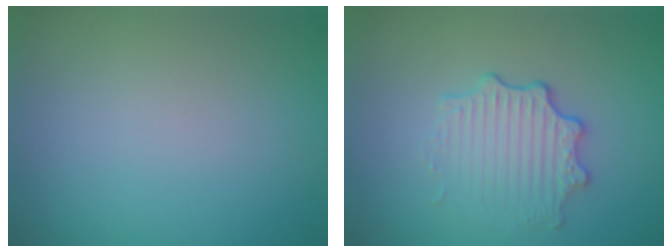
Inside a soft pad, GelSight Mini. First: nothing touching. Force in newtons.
{"total": 3.4, "press": 2.7, "slide": 2.1}